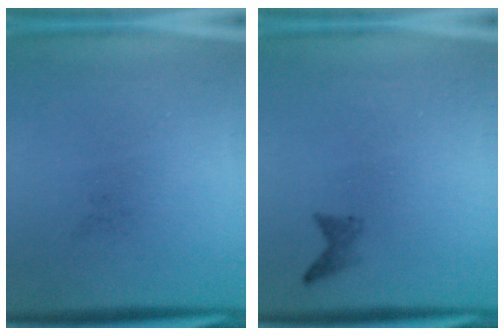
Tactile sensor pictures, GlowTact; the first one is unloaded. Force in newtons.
{"total": 1.1}